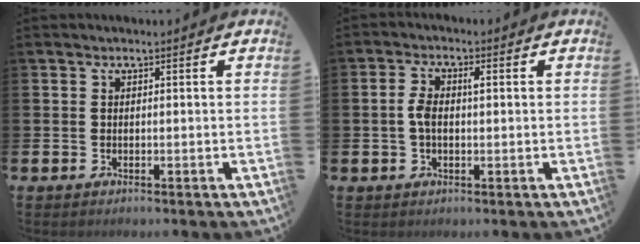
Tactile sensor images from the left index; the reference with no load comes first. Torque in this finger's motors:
{"motor_torque": [0.46, 0.37, 0.53, 0.07]}